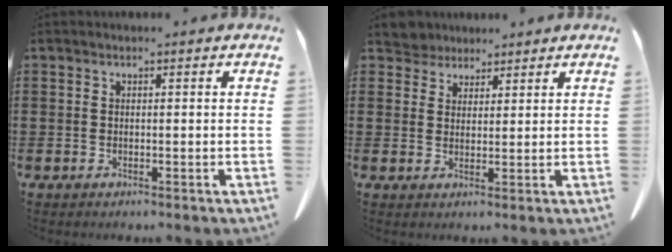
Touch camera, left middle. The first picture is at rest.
{"total": 3.6, "force": [3.3, 1.5, 0.1], "torque": [-0.016, -0.001, 0.064]}